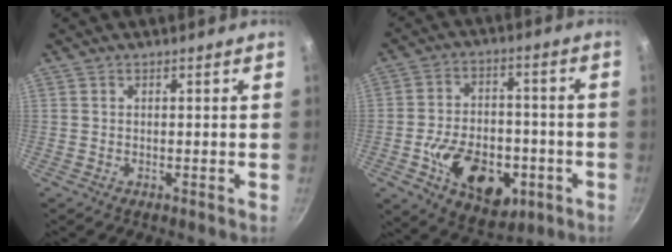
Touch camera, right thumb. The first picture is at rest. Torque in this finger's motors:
{"motor_torque": [2.31, 2.13, 0.14, -0.07, 0.38]}